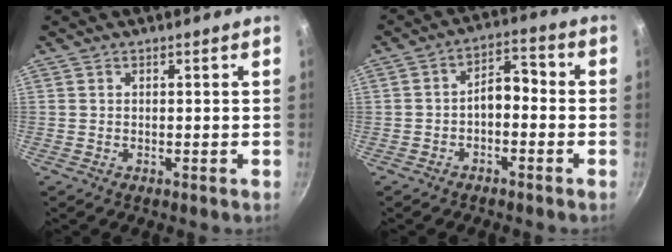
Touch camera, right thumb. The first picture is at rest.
{"total": 5.7, "force": [-1.8, 3.3, 4.4], "torque": [-0.048, 0.040, -0.032]}